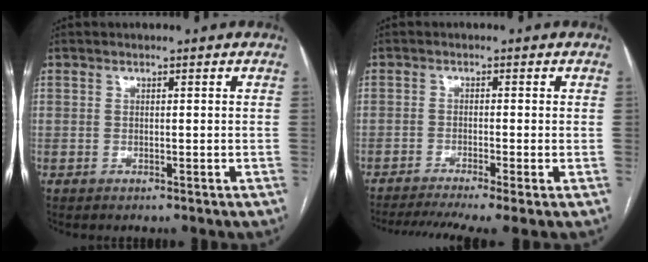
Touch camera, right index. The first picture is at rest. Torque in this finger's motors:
{"motor_torque": [1.18, -0.89, 0.36, 0.08]}